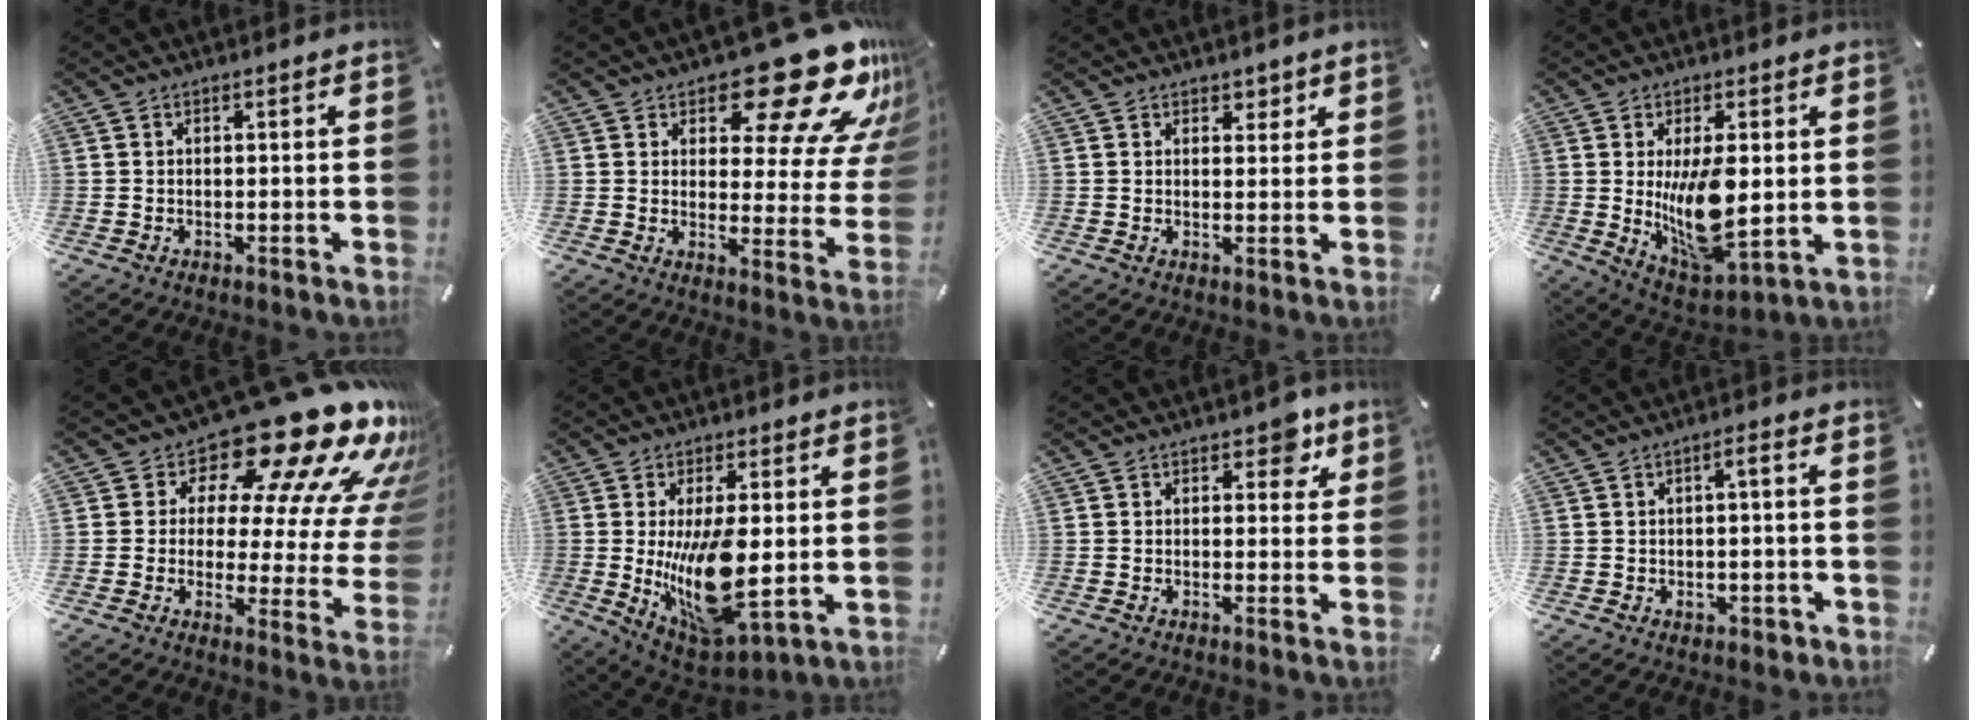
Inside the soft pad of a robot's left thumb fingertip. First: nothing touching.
{"total": 22.2, "force": [15.6, 8.6, 13.3], "torque": [-0.160, -0.116, 0.254]}
{"total": 2.8, "force": [1.9, 2.0, 0.4], "torque": [0.012, -0.009, 0.028]}
{"total": 14.2, "force": [1.2, 6.6, 12.6], "torque": [-0.209, -0.032, 0.020]}
{"total": 22.2, "force": [16.2, 8.3, 12.8], "torque": [-0.171, -0.132, 0.265]}
{"total": 16.8, "force": [0.5, 7.2, 15.1], "torque": [-0.282, -0.039, 0.012]}
{"total": 5.4, "force": [3.0, 3.2, 3.2], "torque": [-0.017, -0.010, 0.042]}
{"total": 3.1, "force": [-0.4, 1.7, 2.5], "torque": [-0.037, 0.004, -0.010]}